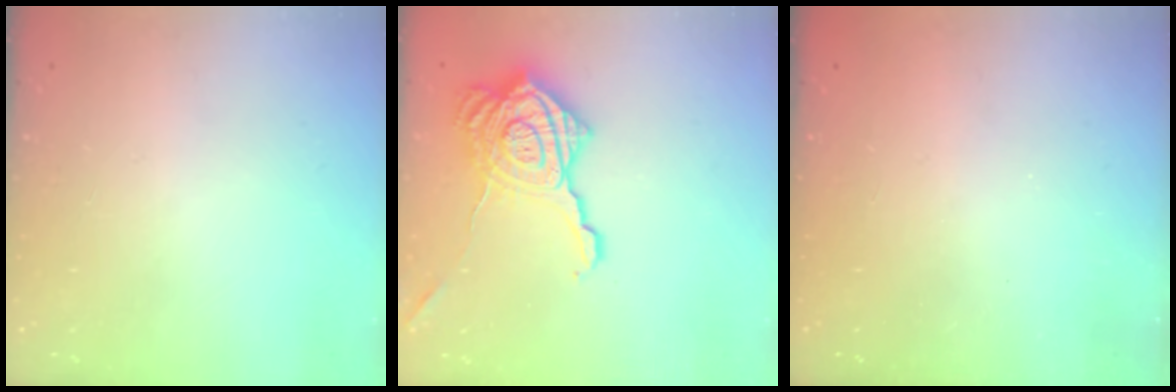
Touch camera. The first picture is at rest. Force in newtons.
{"total": 23.5, "press": 23.4, "slide": 2.0}
{"total": 2.5, "press": 2.4, "slide": 0.7}